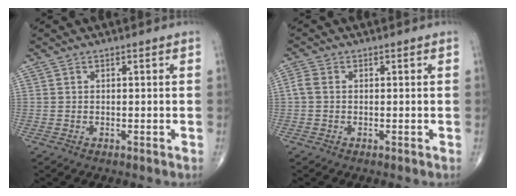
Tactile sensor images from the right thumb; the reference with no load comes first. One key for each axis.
{"total": 2.0, "fx": 0.0, "fy": 1.4, "fz": 1.4, "tx": -0.035, "ty": 0.003, "tz": -0.005}